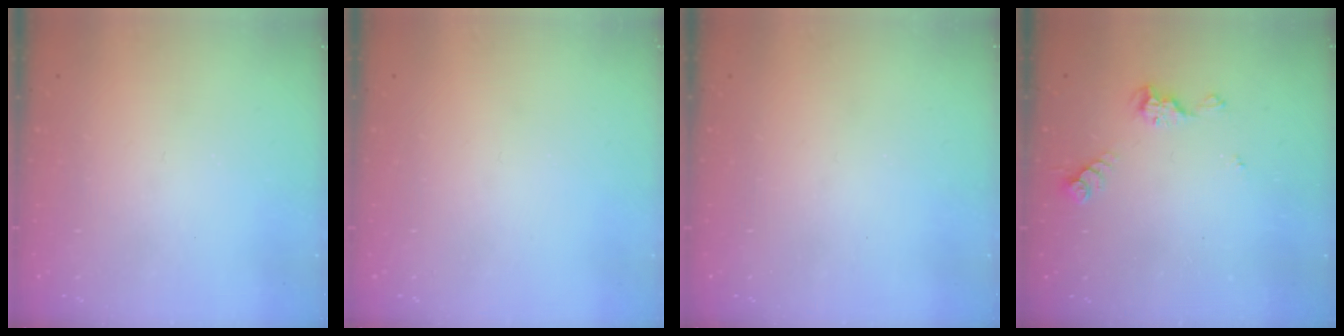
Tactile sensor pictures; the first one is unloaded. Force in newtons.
{"total": 0.0}
{"total": 0.0}
{"total": 6.3, "press": 6.3, "slide": 0.5}